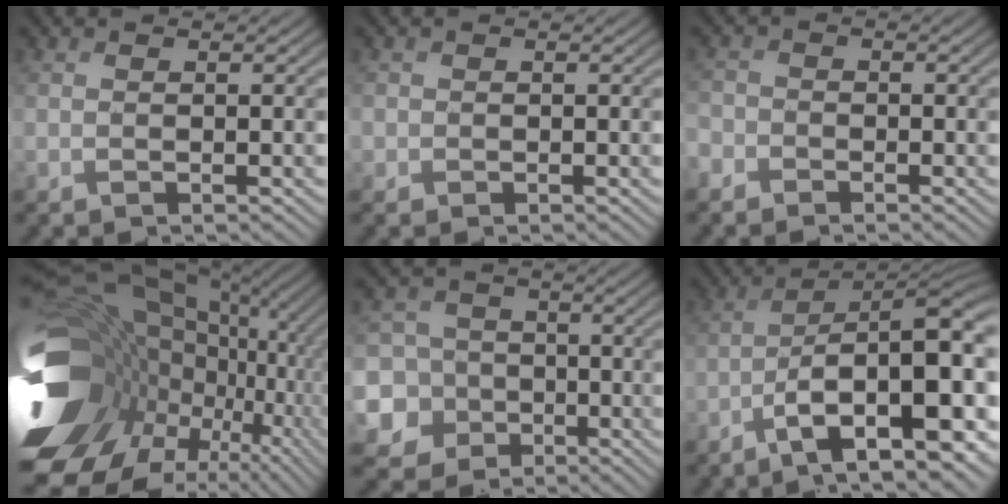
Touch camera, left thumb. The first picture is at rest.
{"total": 1.0, "force": [-0.1, 1.0, 0.0], "torque": [0.003, -0.003, -0.008]}
{"total": 2.3, "force": [-1.7, 1.4, 0.4], "torque": [-0.012, -0.001, -0.048]}
{"total": 21.4, "force": [-1.2, 16.1, 14.1], "torque": [-0.331, -0.028, 0.007]}
{"total": 11.4, "force": [-3.4, 10.5, 3.1], "torque": [-0.125, -0.003, -0.086]}
{"total": 15.2, "force": [-5.8, 5.8, 12.8], "torque": [-0.173, -0.008, -0.087]}